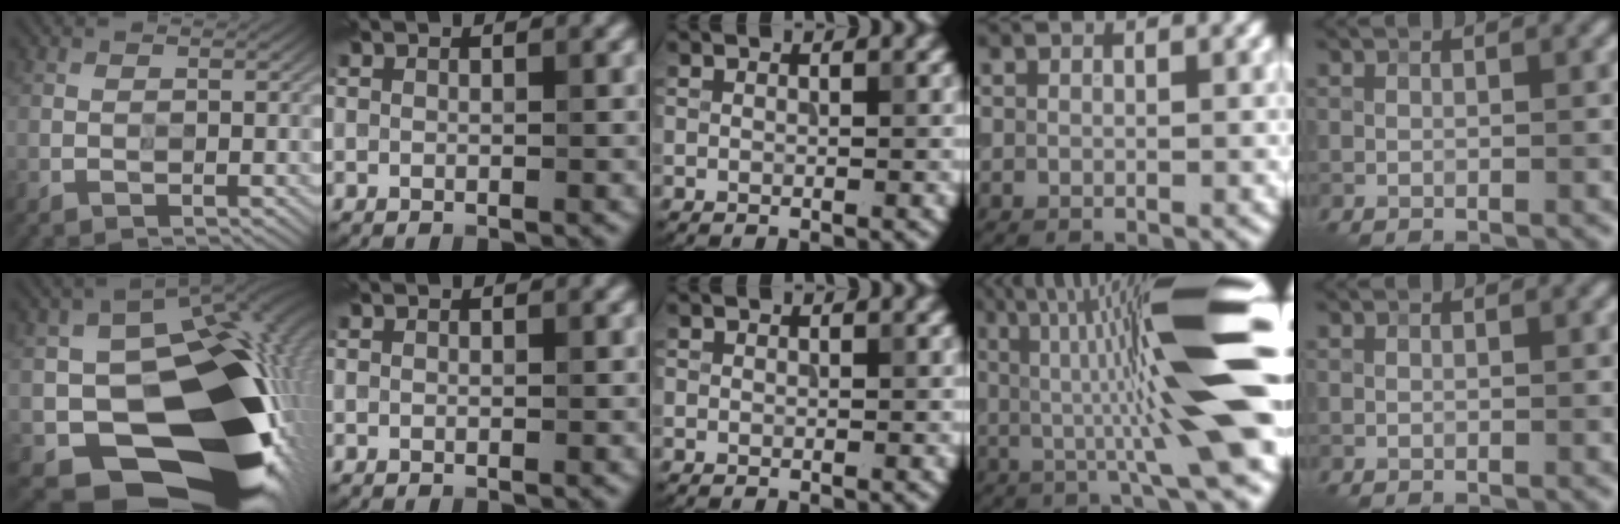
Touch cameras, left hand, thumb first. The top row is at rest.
{"thumb": {"total": 21.0, "force": [-5.9, 14.6, 13.9], "torque": [-0.194, -0.051, -0.072]}, "ring": {"total": 15.0, "force": [1.3, 2.3, 14.8], "torque": [-0.202, 0.022, 0.012]}}